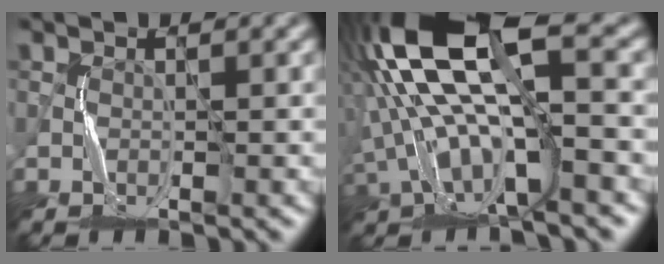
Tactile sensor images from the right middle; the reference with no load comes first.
{"total": 14.0, "force": [1.3, 5.6, 12.8], "torque": [-0.259, 0.021, 0.023]}